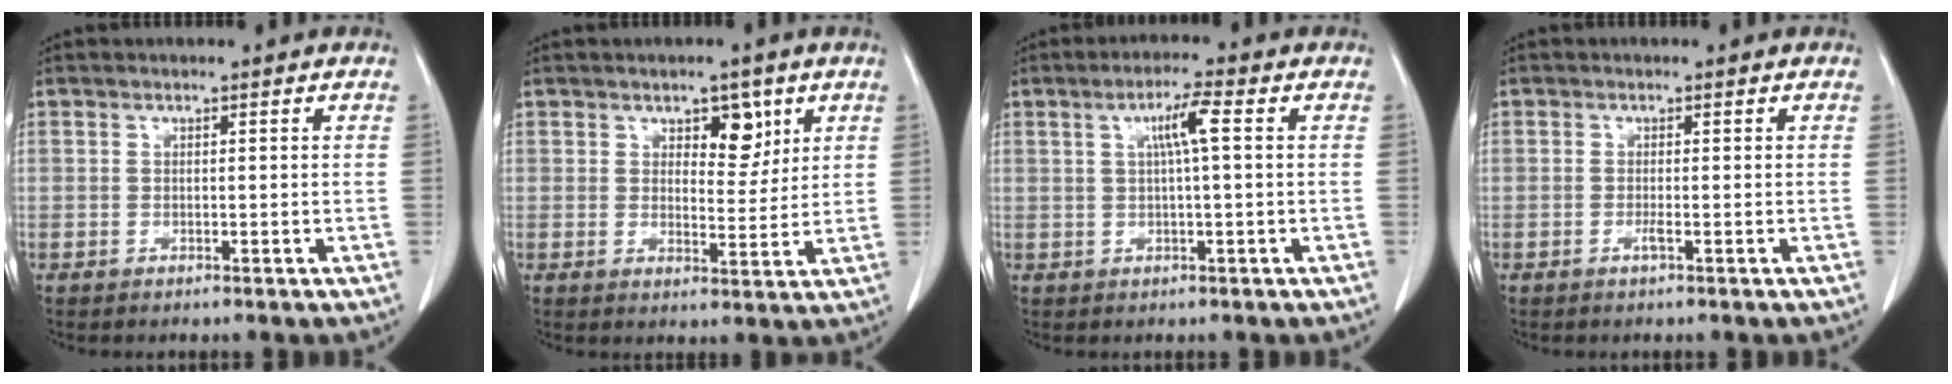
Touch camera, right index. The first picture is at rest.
{"total": 4.9, "force": [2.6, 2.5, 3.2], "torque": [-0.039, -0.001, 0.039]}
{"total": 4.3, "force": [1.1, 0.0, 4.2], "torque": [-0.077, 0.009, 0.019]}
{"total": 0.8, "force": [-0.3, -0.1, 0.7], "torque": [-0.014, 0.000, -0.004]}